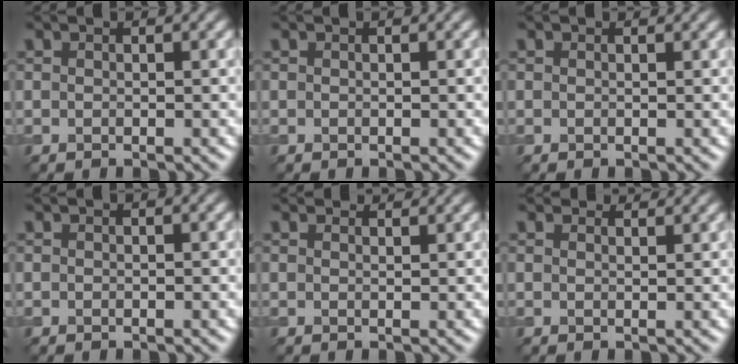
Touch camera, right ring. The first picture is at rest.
{"total": 0.0}
{"total": 0.0}
{"total": 0.0}
{"total": 2.4, "force": [2.3, 0.4, 0.5], "torque": [-0.018, 0.002, 0.023]}
{"total": 2.8, "force": [2.6, 0.6, 0.6], "torque": [-0.017, 0.001, 0.029]}